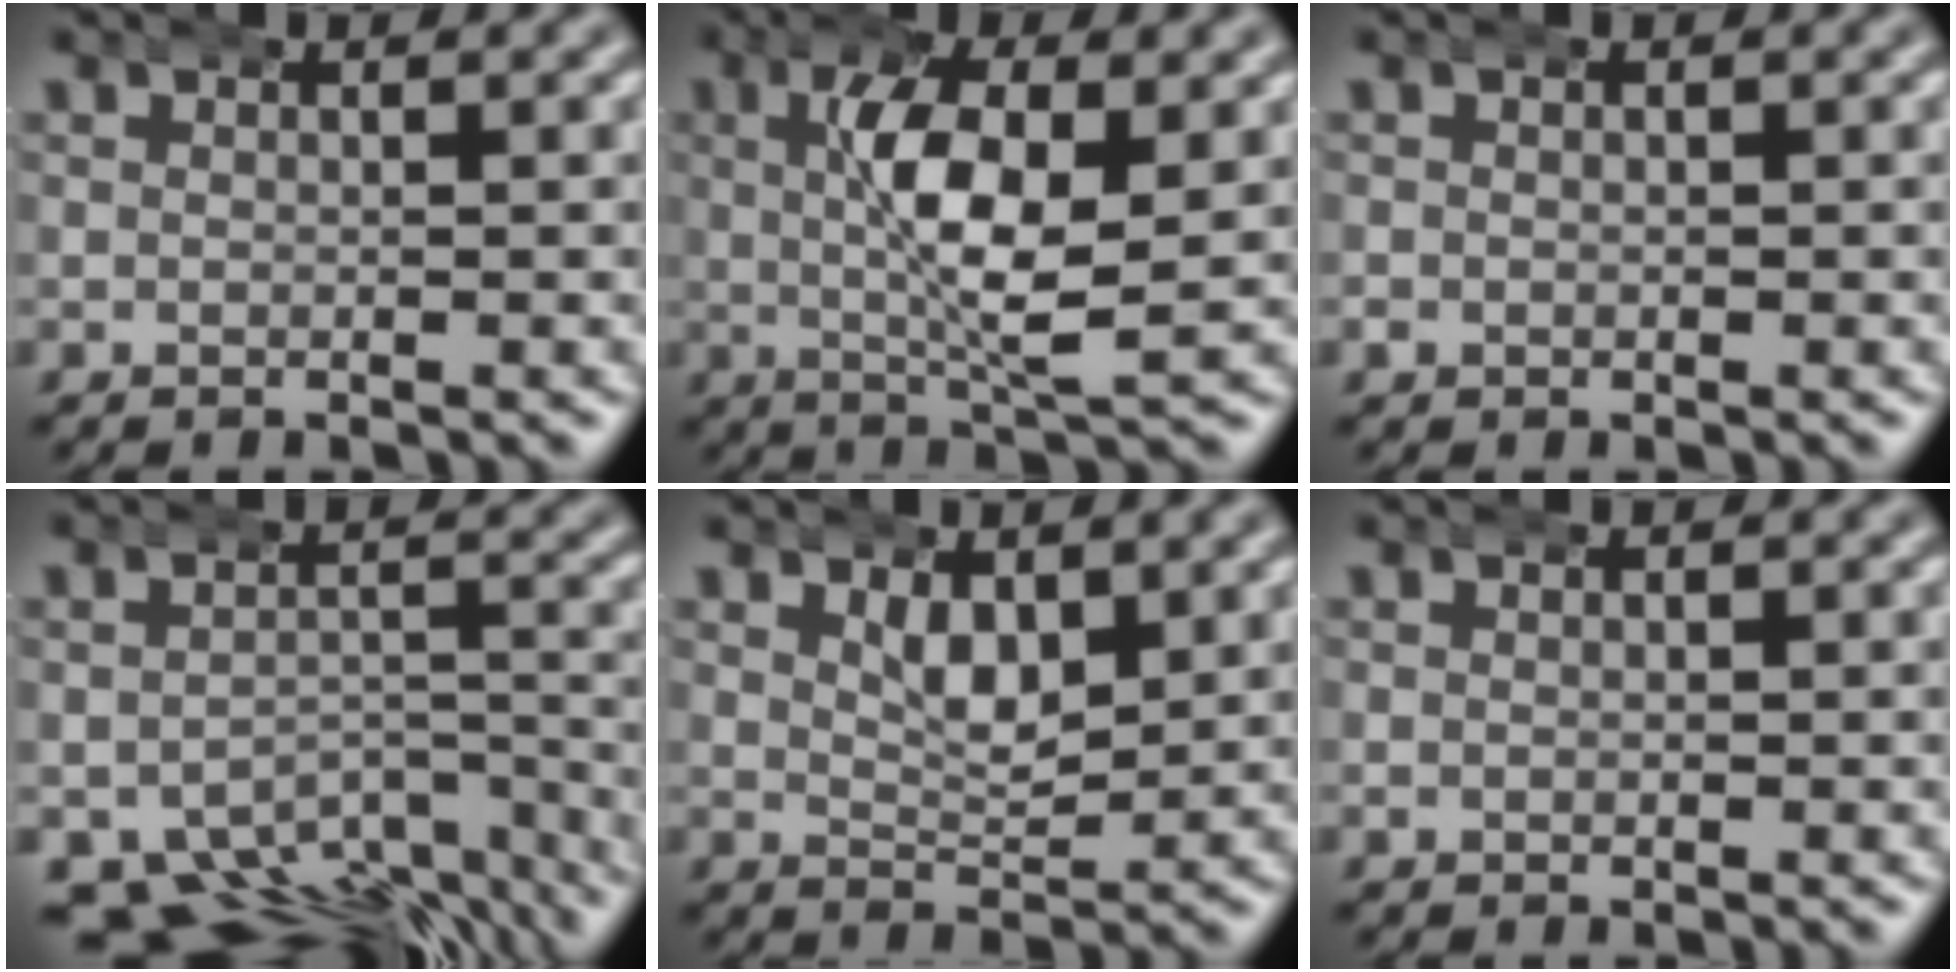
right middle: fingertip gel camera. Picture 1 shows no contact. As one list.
[{"total": 6.2, "force": [1.1, 1.7, 5.8], "torque": [-0.110, -0.010, 0.020]}, {"total": 0.9, "force": [-0.2, 0.9, 0.1], "torque": [-0.003, -0.002, -0.006]}, {"total": 11.9, "force": [-9.0, 6.0, 4.9], "torque": [-0.057, -0.035, -0.135]}, {"total": 2.5, "force": [1.5, 1.0, 1.7], "torque": [-0.028, -0.017, 0.028]}, {"total": 0.5, "force": [0.1, 0.5, 0.1], "torque": [-0.001, -0.002, 0.001]}]